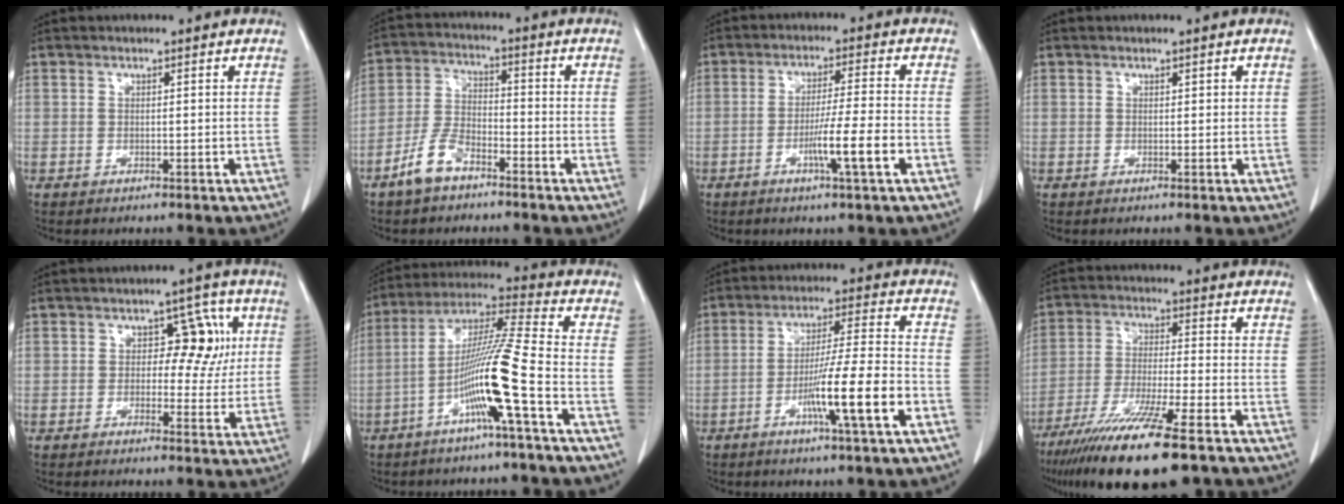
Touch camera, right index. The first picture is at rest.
{"total": 6.9, "force": [-4.8, 3.1, 4.0], "torque": [-0.095, 0.005, -0.096]}
{"total": 7.6, "force": [-2.9, -0.8, 7.0], "torque": [-0.120, -0.013, -0.051]}
{"total": 0.6, "force": [0.2, 0.2, 0.5], "torque": [-0.008, 0.003, 0.003]}
{"total": 7.1, "force": [1.3, 4.2, 5.6], "torque": [-0.055, 0.025, 0.017]}
{"total": 12.5, "force": [-4.7, -1.8, 11.4], "torque": [-0.221, 0.004, -0.094]}
{"total": 11.7, "force": [-4.6, -0.8, 10.7], "torque": [-0.186, -0.008, -0.079]}
{"total": 14.9, "force": [-10.4, 0.4, 10.7], "torque": [-0.203, -0.046, -0.181]}